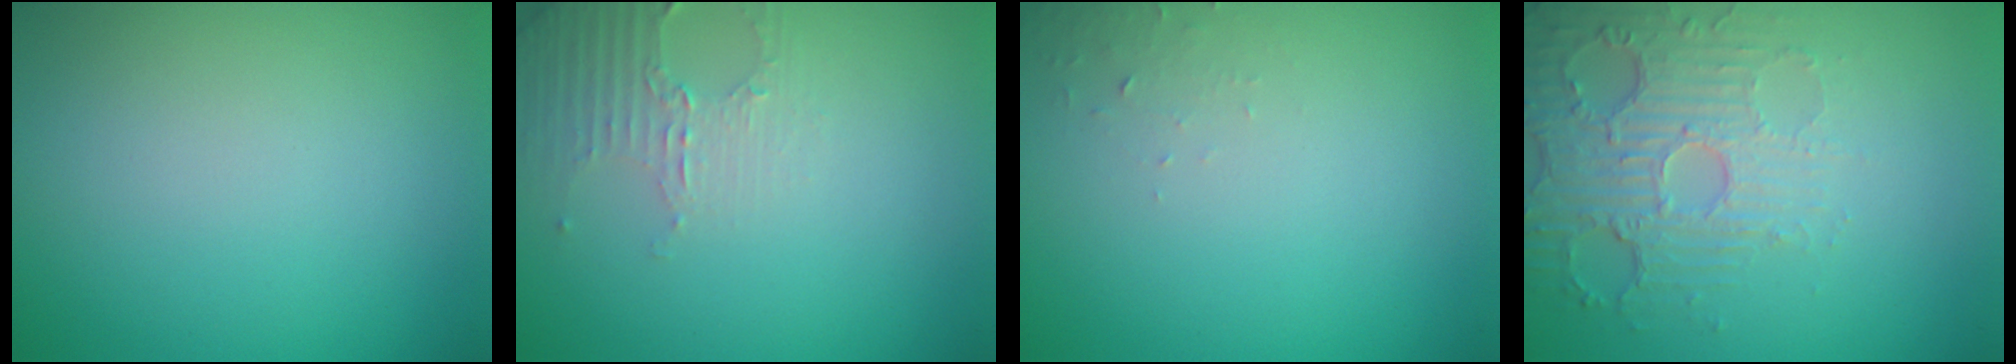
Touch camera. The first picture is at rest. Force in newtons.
{"total": 2.6, "press": 2.5, "slide": 0.7}
{"total": 1.0, "press": 0.9, "slide": 0.1}
{"total": 5.5, "press": 3.7, "slide": 4.1}